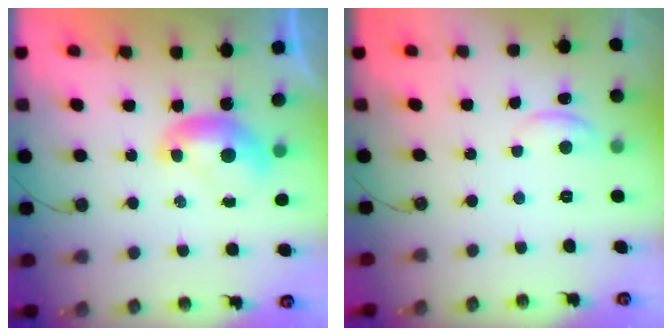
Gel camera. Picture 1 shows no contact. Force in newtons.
{"total": 0.6, "press": 0.1, "slide": 0.6}